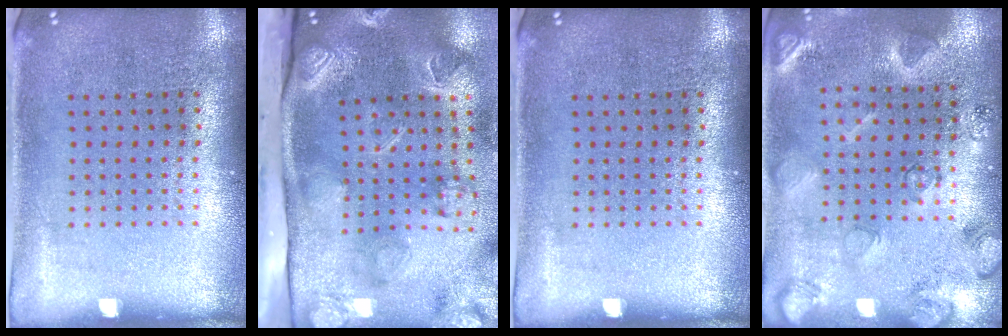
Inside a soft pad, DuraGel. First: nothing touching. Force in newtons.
{"total": 4.1, "press": 3.0, "slide": 2.8}
{"total": 0.0}
{"total": 2.1, "press": 2.1, "slide": 0.4}